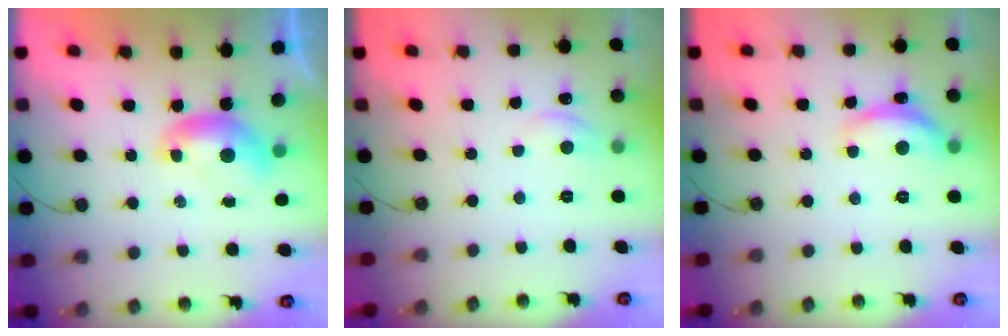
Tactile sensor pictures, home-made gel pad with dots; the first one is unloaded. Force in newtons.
{"total": 1.8, "press": 1.7, "slide": 0.7}
{"total": 7.3, "press": 7.3, "slide": 0.5}